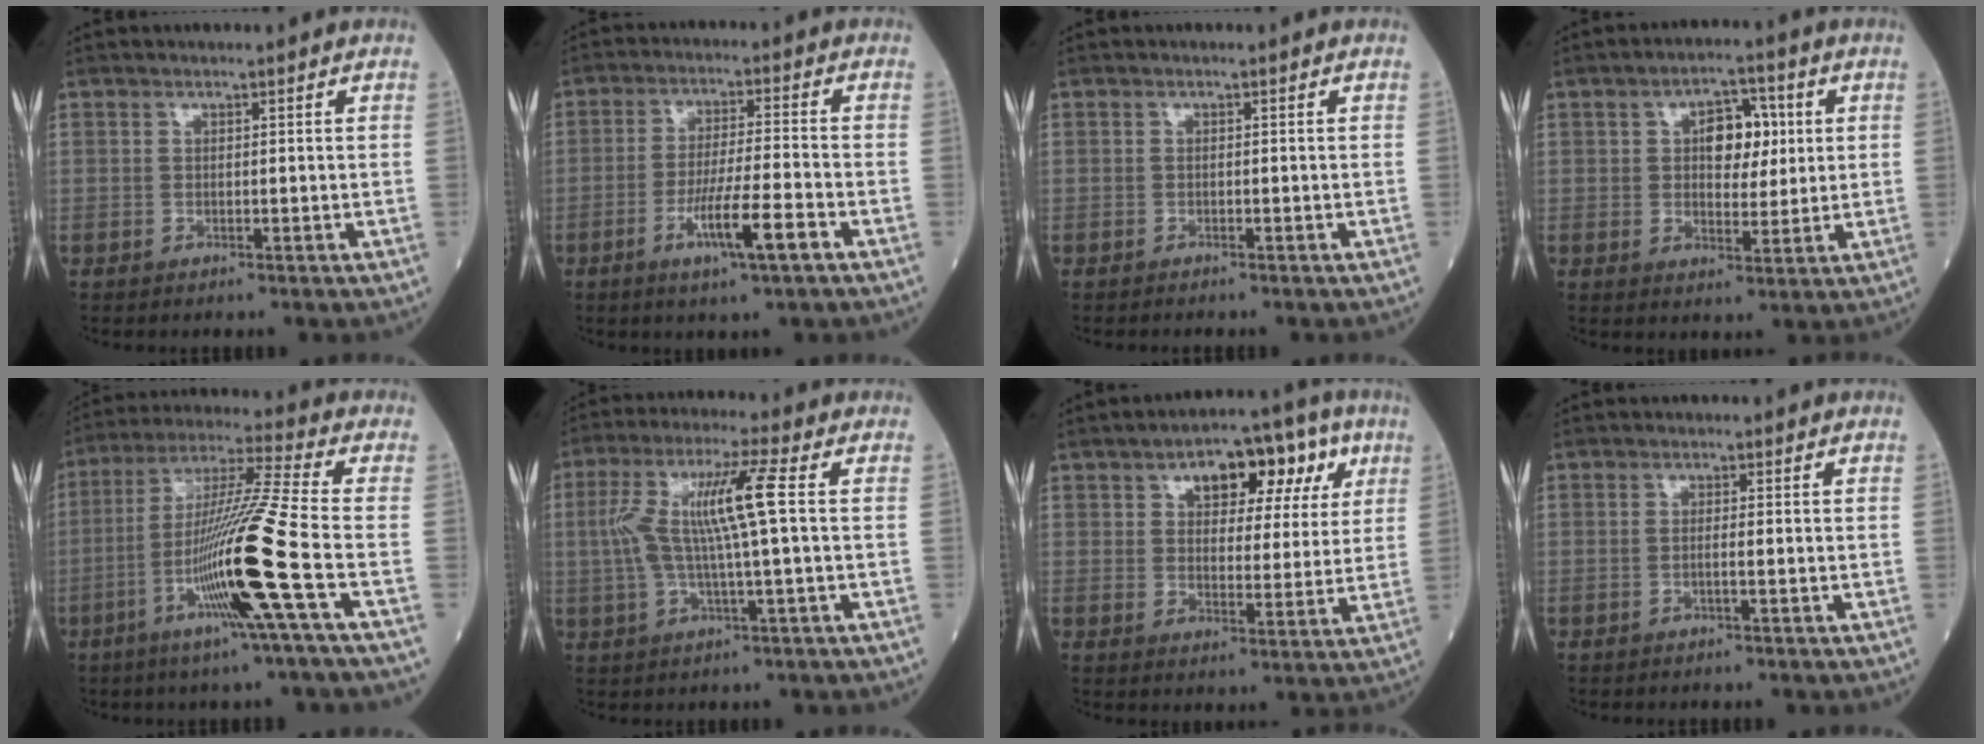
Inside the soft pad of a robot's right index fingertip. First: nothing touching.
{"total": 8.0, "force": [-3.7, -0.1, 7.0], "torque": [-0.130, -0.010, -0.063]}
{"total": 0.8, "force": [-0.8, -0.1, 0.1], "torque": [-0.005, 0.000, -0.014]}
{"total": 6.6, "force": [1.5, 3.7, 5.3], "torque": [-0.074, 0.018, 0.025]}
{"total": 15.5, "force": [-4.9, -2.6, 14.5], "torque": [-0.276, -0.013, -0.096]}
{"total": 9.7, "force": [0.9, -0.3, 9.6], "torque": [-0.195, 0.017, 0.018]}
{"total": 11.6, "force": [5.4, 5.8, 8.5], "torque": [-0.106, 0.037, 0.075]}
{"total": 0.8, "force": [-0.2, -0.2, 0.7], "torque": [-0.012, 0.002, -0.003]}